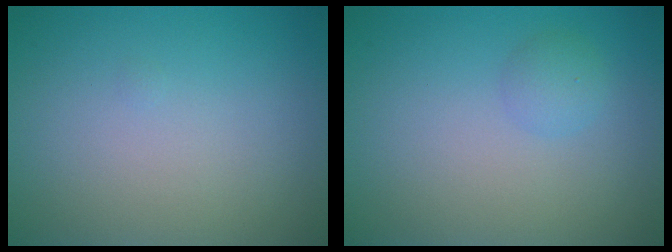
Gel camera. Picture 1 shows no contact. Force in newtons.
{"total": 1.4, "press": 1.3, "slide": 0.2}